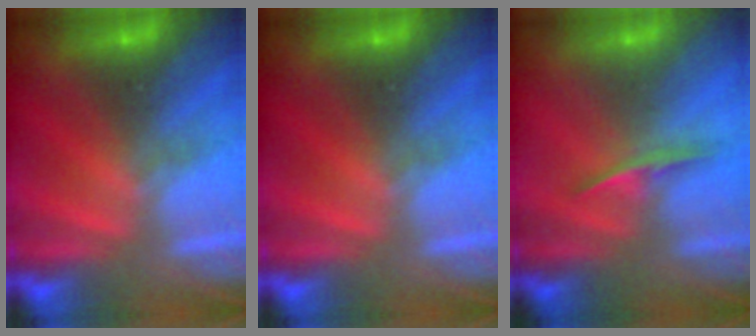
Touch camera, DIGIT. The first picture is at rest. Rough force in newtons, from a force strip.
{"total": 0.0}
{"total": 1.0}